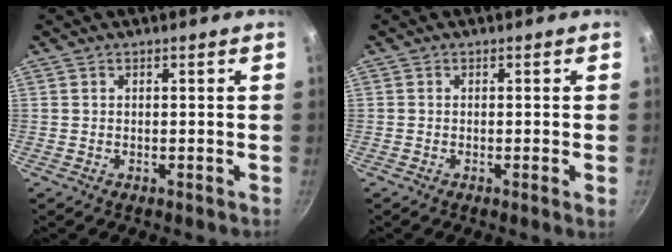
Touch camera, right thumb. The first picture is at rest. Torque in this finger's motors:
{"motor_torque": [-0.06, 0.11, -0.28, 0.15, 0.08]}